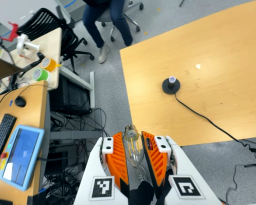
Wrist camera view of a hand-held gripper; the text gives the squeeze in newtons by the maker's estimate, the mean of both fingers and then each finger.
{"total": 11.0, "left": 11.3, "right": 10.8}